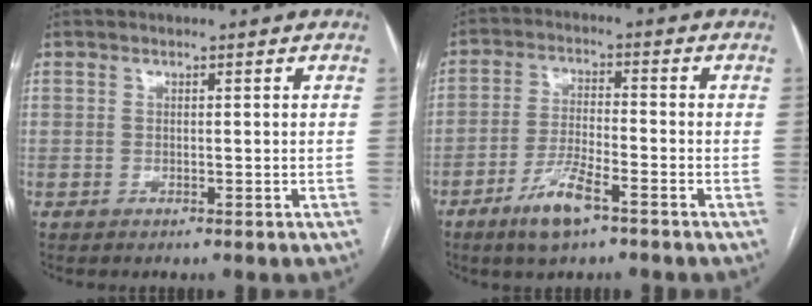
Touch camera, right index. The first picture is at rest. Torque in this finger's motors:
{"motor_torque": [0.74, -0.29, 0.34, 0.08]}